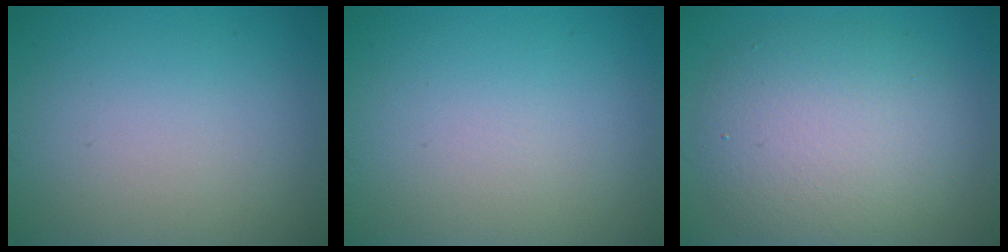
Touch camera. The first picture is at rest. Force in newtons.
{"total": 0.0}
{"total": 7.0, "press": 7.0, "slide": 0.6}